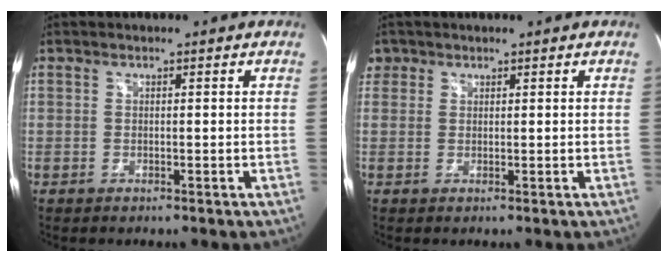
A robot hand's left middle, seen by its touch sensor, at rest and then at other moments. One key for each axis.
{"total": 2.5, "fx": 1.4, "fy": 2.1, "fz": 0.2, "tx": 0.003, "ty": 0.012, "tz": 0.025}